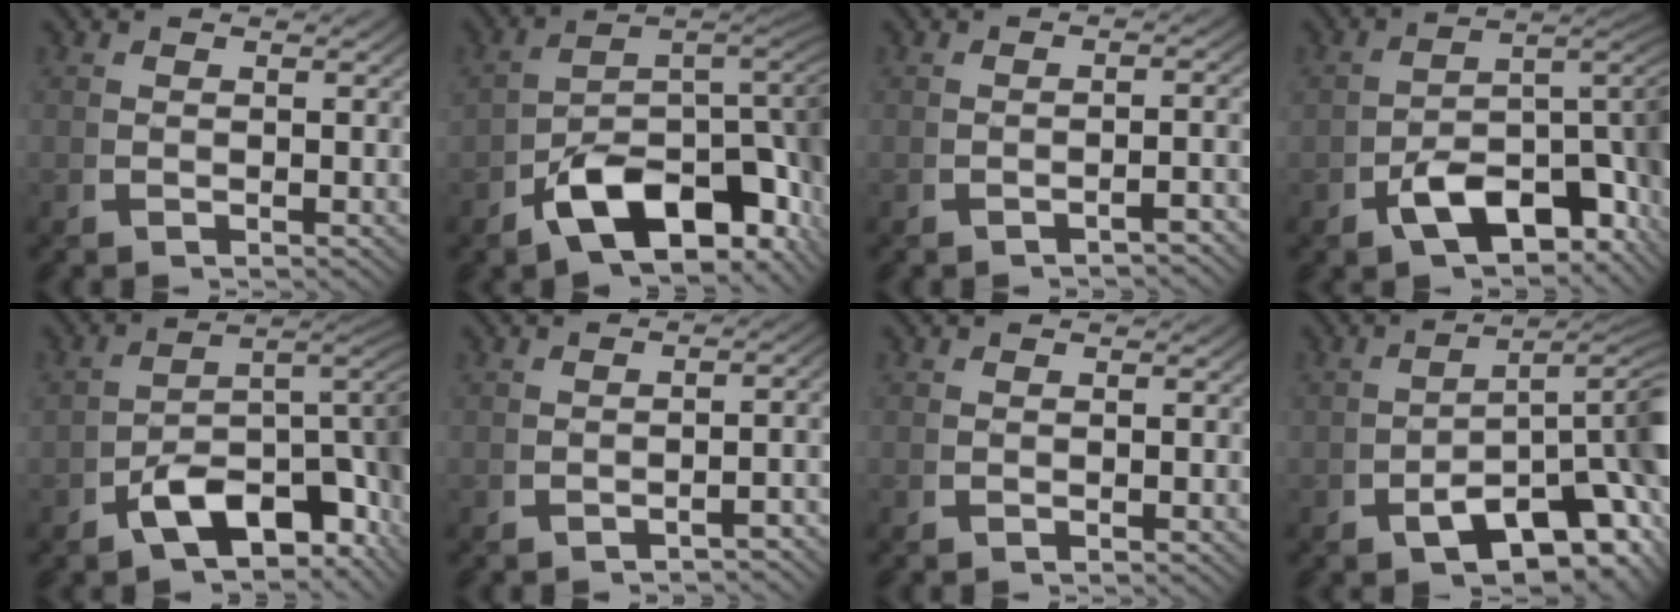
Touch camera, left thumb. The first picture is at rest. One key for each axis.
{"total": 16.4, "fx": -2.5, "fy": 10.4, "fz": 12.4, "tx": -0.197, "ty": -0.038, "tz": -0.035}
{"total": 2.0, "fx": -1.7, "fy": -0.1, "fz": 1.1, "tx": -0.020, "ty": 0.005, "tz": -0.025}
{"total": 11.9, "fx": -2.4, "fy": 6.9, "fz": 9.3, "tx": -0.135, "ty": -0.023, "tz": -0.031}
{"total": 13.2, "fx": -2.4, "fy": 8.1, "fz": 10.2, "tx": -0.144, "ty": -0.024, "tz": -0.035}
{"total": 2.5, "fx": -2.1, "fy": 0.1, "fz": 1.5, "tx": -0.024, "ty": 0.004, "tz": -0.030}
{"total": 0.0}
{"total": 9.4, "fx": -1.9, "fy": 5.0, "fz": 7.7, "tx": -0.114, "ty": -0.035, "tz": -0.012}